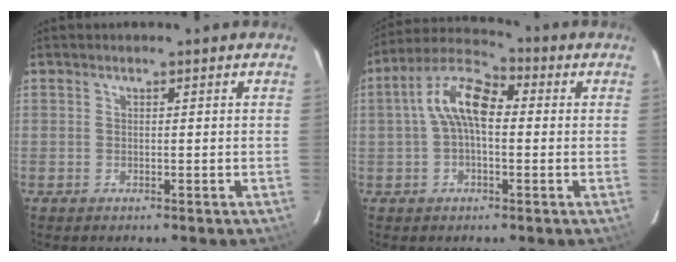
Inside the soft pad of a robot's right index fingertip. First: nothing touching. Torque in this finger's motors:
{"motor_torque": [1.17, -0.15, 0.69, 0.16]}